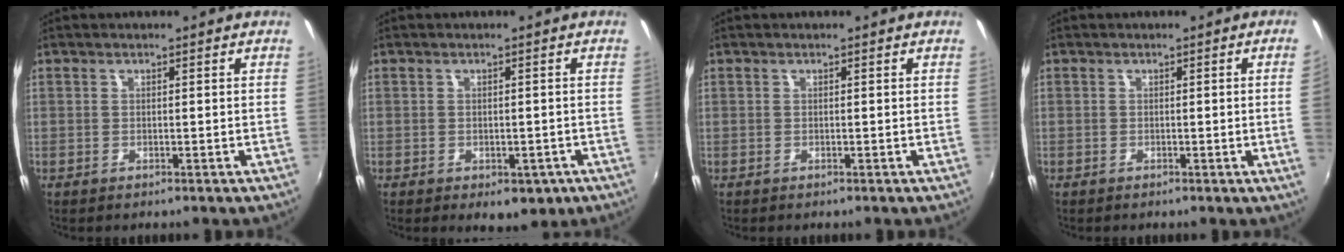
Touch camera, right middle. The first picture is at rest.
{"total": 5.4, "force": [-2.7, 3.4, 3.2], "torque": [-0.052, -0.016, -0.029]}
{"total": 0.0}
{"total": 2.6, "force": [0.0, -1.5, 2.1], "torque": [-0.027, -0.013, 0.006]}